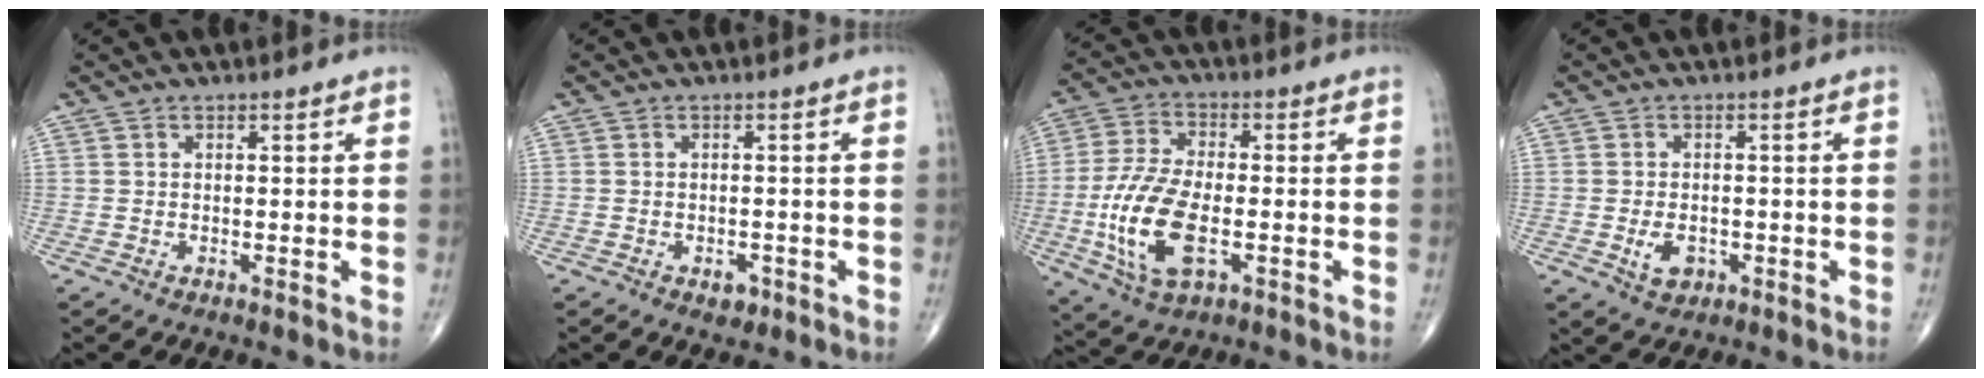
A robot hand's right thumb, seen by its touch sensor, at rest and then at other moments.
{"total": 2.1, "force": [-1.1, 1.4, 1.1], "torque": [-0.007, 0.003, -0.009]}
{"total": 14.2, "force": [-3.2, 6.8, 12.1], "torque": [-0.253, 0.008, -0.056]}
{"total": 3.9, "force": [-1.2, 2.7, 2.6], "torque": [-0.039, 0.001, -0.012]}